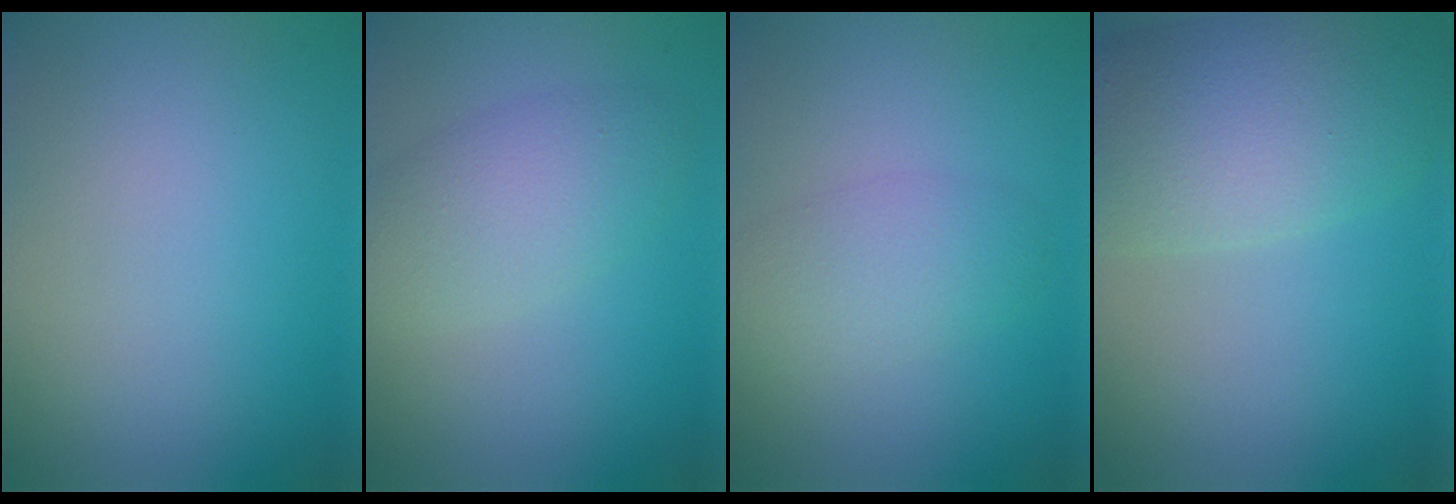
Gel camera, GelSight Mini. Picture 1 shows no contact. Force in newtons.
{"total": 4.0, "press": 4.0, "slide": 0.2}
{"total": 3.2, "press": 3.2, "slide": 0.1}
{"total": 7.5, "press": 7.5, "slide": 0.6}